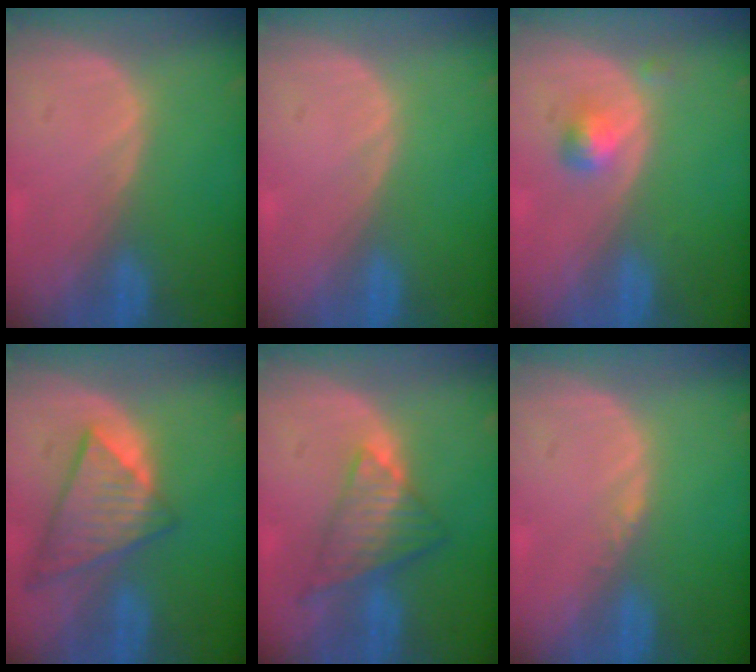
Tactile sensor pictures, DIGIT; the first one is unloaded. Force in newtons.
{"total": 0.0}
{"total": 2.4, "press": 2.4, "slide": 0.2}
{"total": 9.0, "press": 7.8, "slide": 4.4}
{"total": 7.4, "press": 6.4, "slide": 3.6}
{"total": 0.8, "press": 0.6, "slide": 0.4}